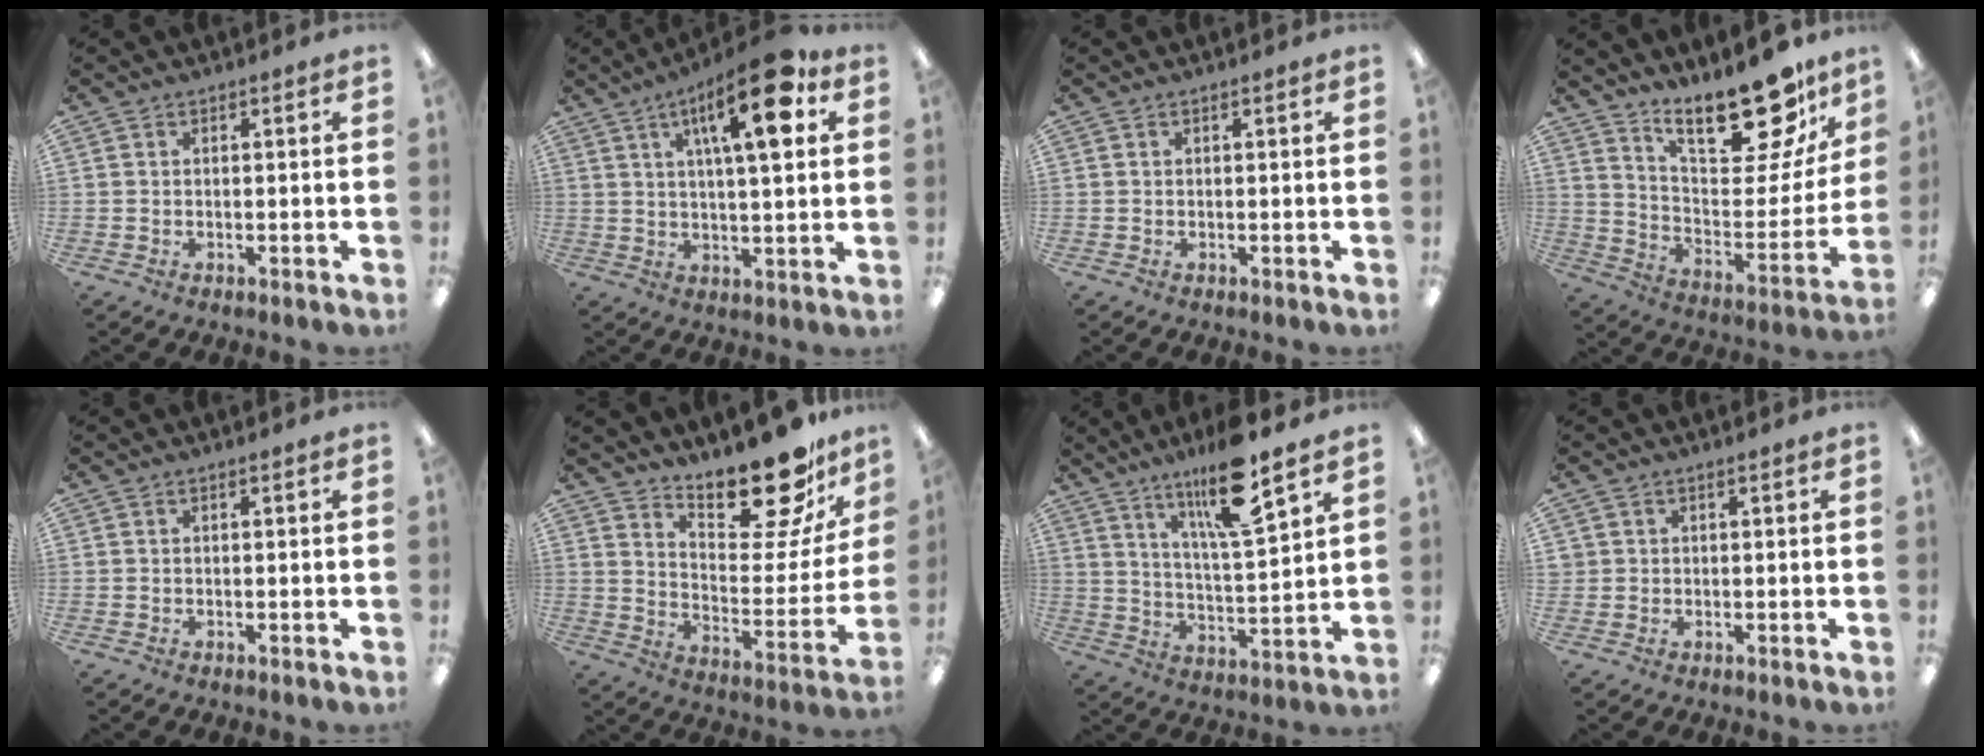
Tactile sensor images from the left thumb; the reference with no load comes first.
{"total": 16.5, "force": [7.4, 4.9, 13.9], "torque": [-0.206, -0.023, 0.110]}
{"total": 0.0}
{"total": 22.8, "force": [16.8, 8.6, 12.8], "torque": [-0.172, -0.119, 0.280]}
{"total": 0.0}
{"total": 20.6, "force": [17.4, 6.1, 9.2], "torque": [-0.122, -0.138, 0.291]}
{"total": 14.8, "force": [11.1, 2.0, 9.6], "torque": [-0.169, -0.055, 0.178]}
{"total": 1.1, "force": [0.4, 1.0, 0.0], "torque": [-0.002, 0.004, 0.006]}